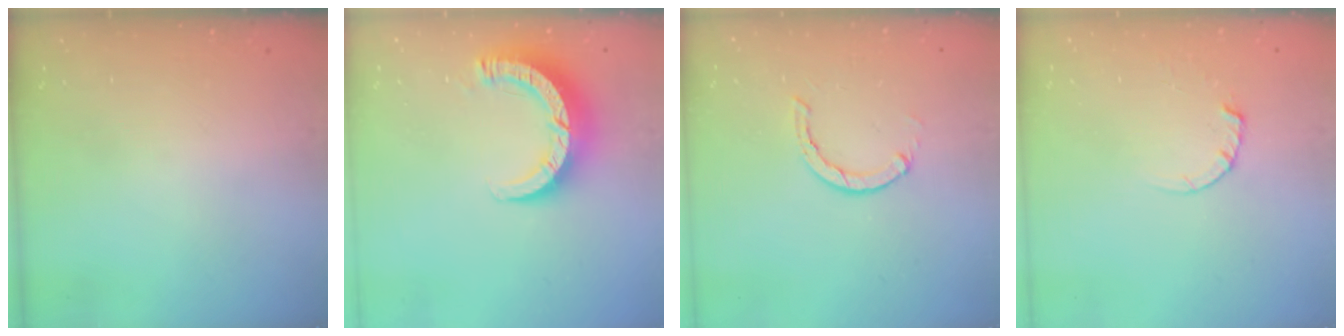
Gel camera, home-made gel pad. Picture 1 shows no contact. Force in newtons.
{"total": 9.1, "press": 9.1, "slide": 1.1}
{"total": 2.8, "press": 2.7, "slide": 0.4}
{"total": 2.4, "press": 2.4, "slide": 0.3}